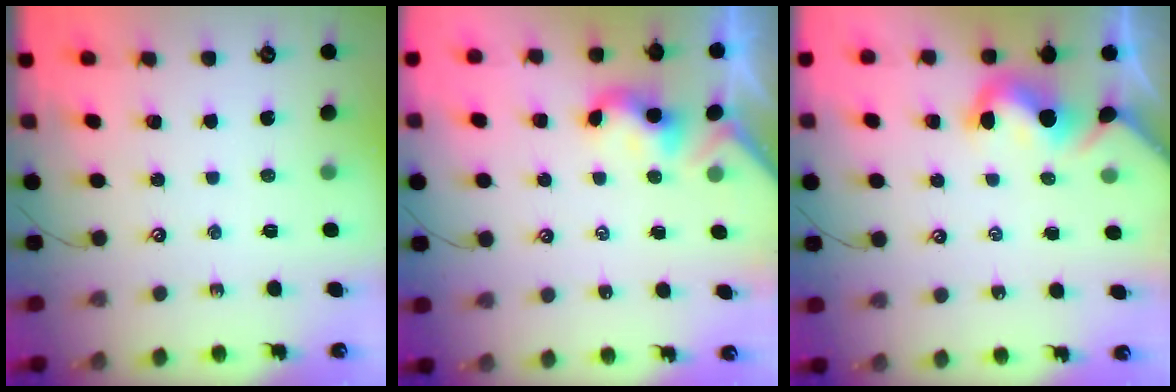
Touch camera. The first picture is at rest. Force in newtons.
{"total": 2.4, "press": 2.4, "slide": 0.2}
{"total": 3.0, "press": 2.9, "slide": 0.5}